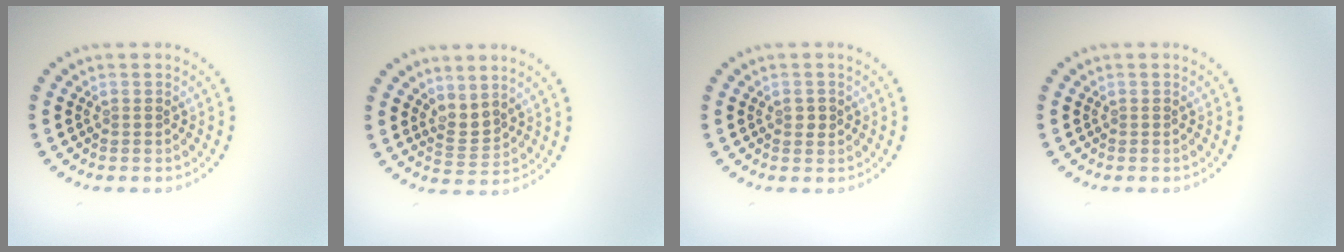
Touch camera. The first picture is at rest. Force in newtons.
{"total": 1.9, "press": 1.4, "slide": 1.3}
{"total": 1.0, "press": 1.0, "slide": 0.1}
{"total": 0.0}